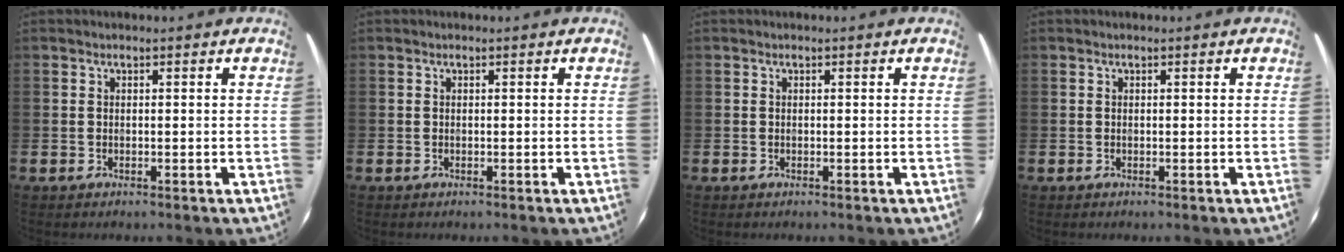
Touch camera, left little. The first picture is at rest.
{"total": 0.0}
{"total": 0.0}
{"total": 0.0}